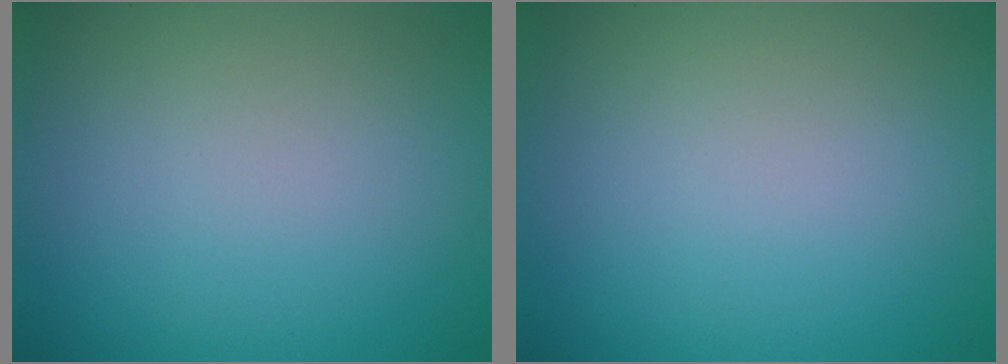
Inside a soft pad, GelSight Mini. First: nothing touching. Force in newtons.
{"total": 0.0}